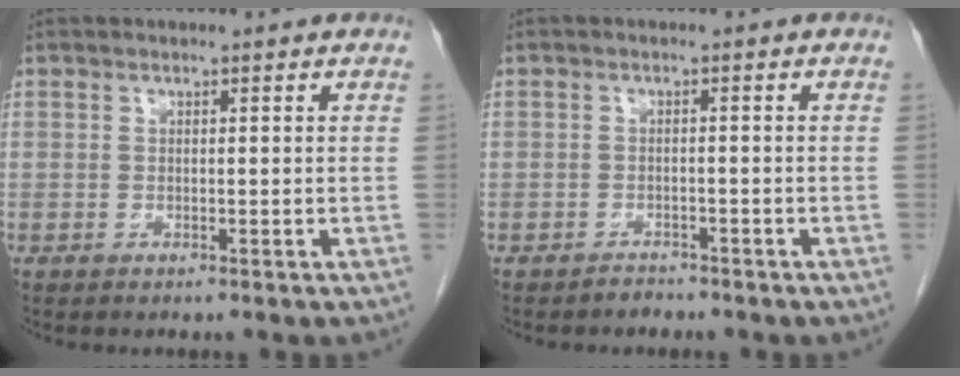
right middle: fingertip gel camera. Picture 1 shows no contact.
{"total": 1.4, "force": [-1.3, 0.6, -0.2], "torque": [-0.003, -0.001, -0.021]}